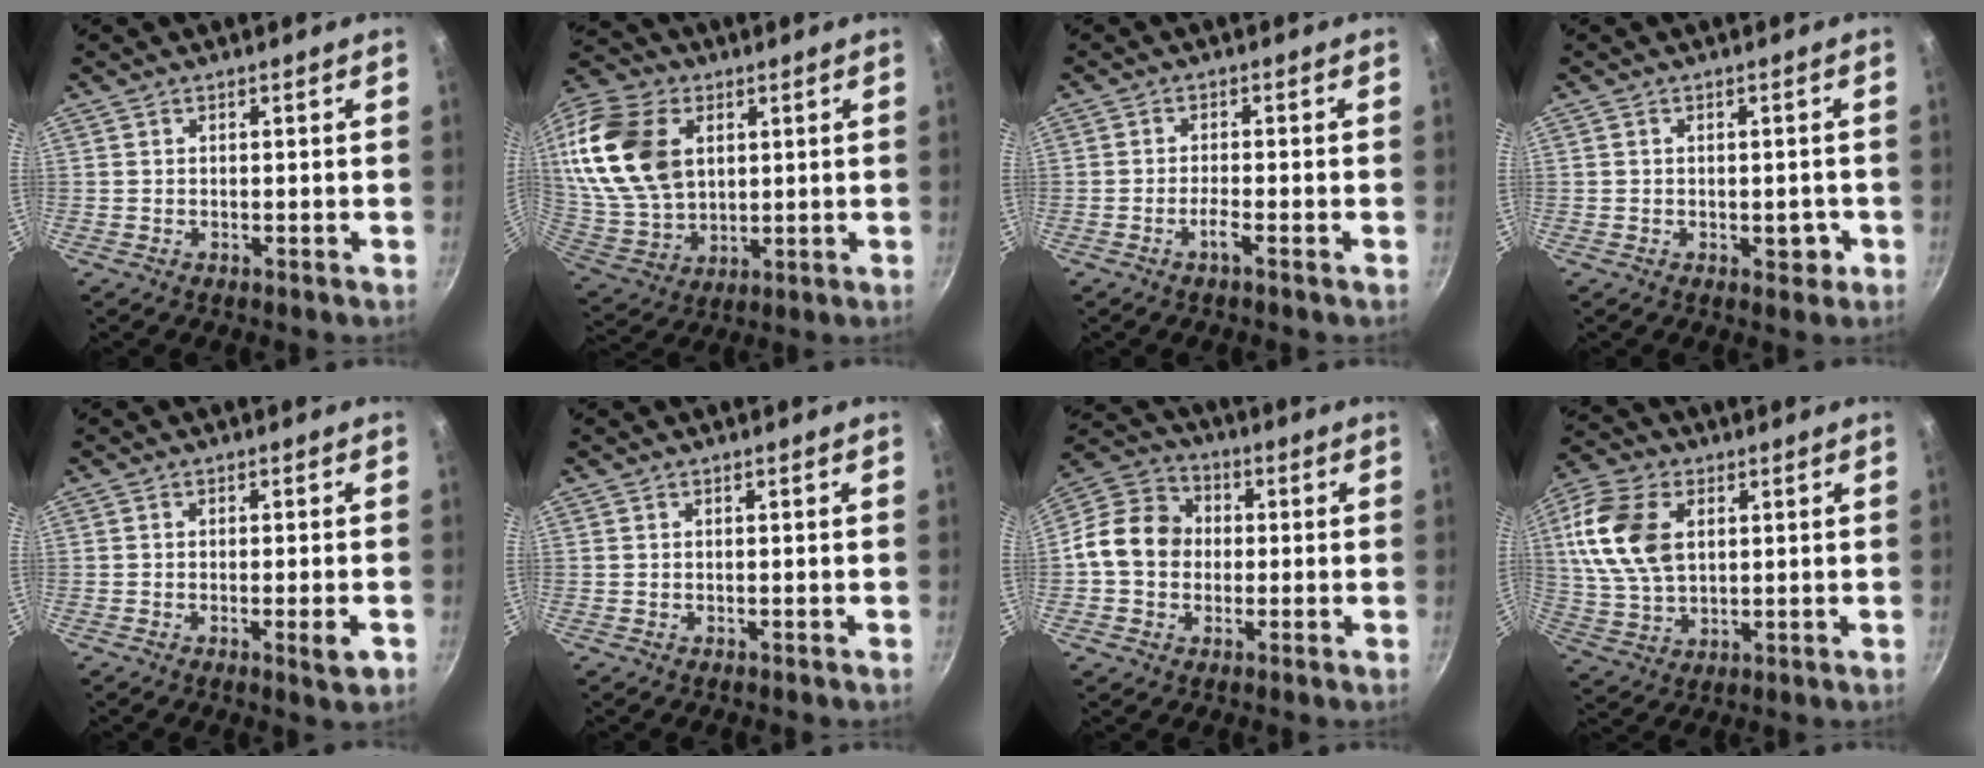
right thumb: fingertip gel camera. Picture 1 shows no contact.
{"total": 23.7, "force": [6.4, 16.5, 15.9], "torque": [-0.320, -0.005, 0.128]}
{"total": 2.2, "force": [-1.3, -0.3, 1.7], "torque": [-0.040, 0.009, -0.029]}
{"total": 2.8, "force": [-0.9, 1.7, 2.0], "torque": [0.000, 0.011, -0.010]}
{"total": 3.4, "force": [-1.3, 0.2, 3.2], "torque": [-0.049, 0.000, -0.020]}
{"total": 0.0}
{"total": 11.9, "force": [-0.4, 10.0, 6.4], "torque": [-0.082, 0.026, -0.029]}
{"total": 14.8, "force": [3.6, 9.7, 10.7], "torque": [-0.198, -0.002, 0.068]}